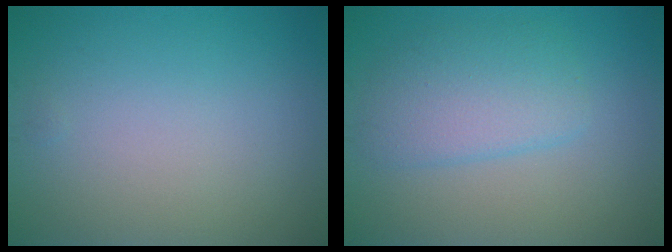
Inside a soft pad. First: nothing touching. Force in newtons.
{"total": 3.9, "press": 3.9, "slide": 0.1}